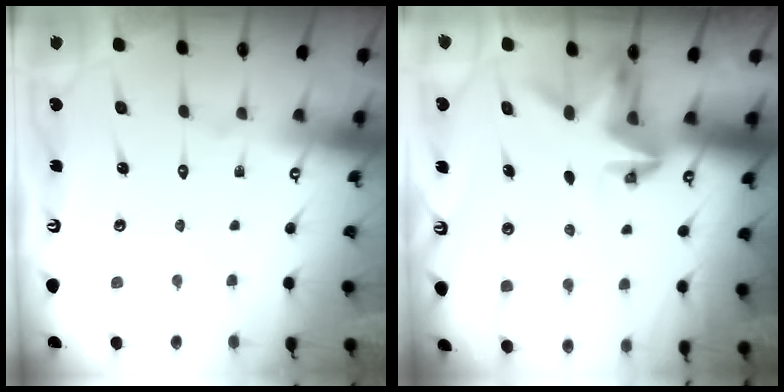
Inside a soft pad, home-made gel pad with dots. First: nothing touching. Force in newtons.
{"total": 3.2, "press": 3.2, "slide": 0.0}